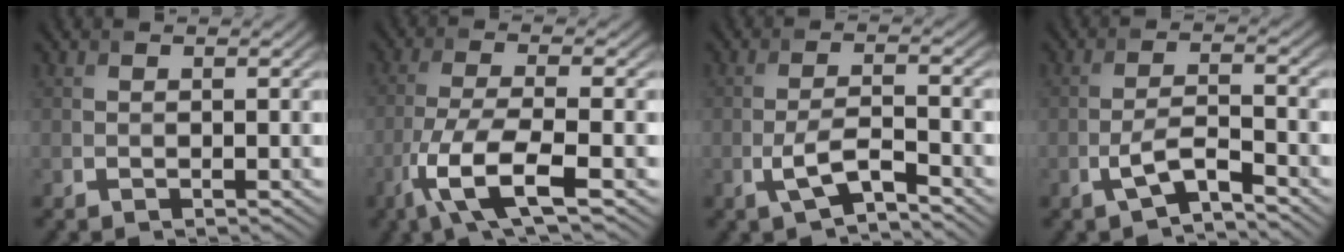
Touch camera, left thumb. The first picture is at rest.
{"total": 8.6, "force": [-4.3, 2.1, 7.2], "torque": [-0.146, -0.003, -0.098]}
{"total": 4.5, "force": [-2.5, 1.2, 3.6], "torque": [-0.079, 0.001, -0.052]}
{"total": 4.4, "force": [-2.7, 1.1, 3.3], "torque": [-0.072, 0.004, -0.058]}